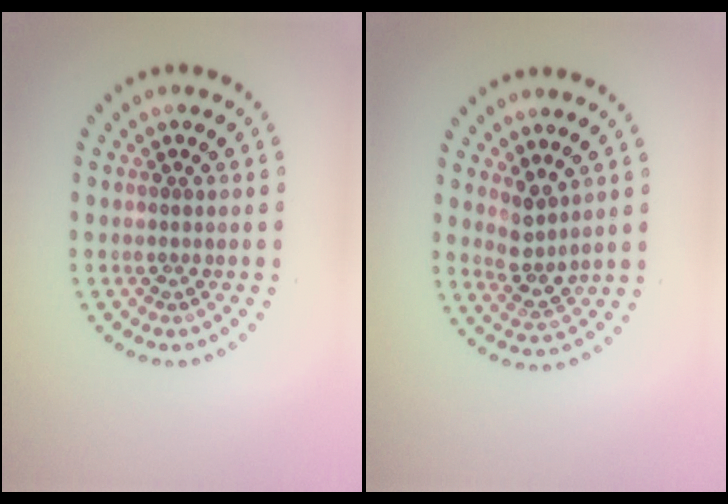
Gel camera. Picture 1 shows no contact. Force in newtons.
{"total": 2.6, "press": 2.0, "slide": 1.6}